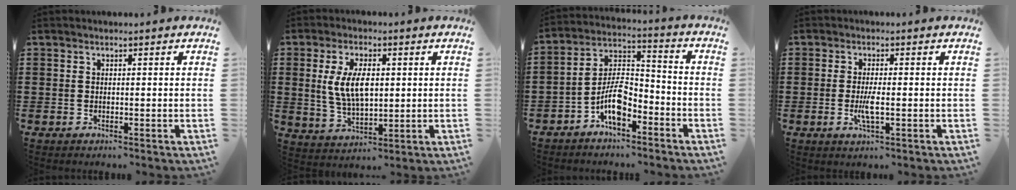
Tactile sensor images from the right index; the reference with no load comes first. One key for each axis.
{"total": 7.7, "fx": 1.0, "fy": 3.8, "fz": 6.7, "tx": -0.130, "ty": 0.005, "tz": 0.014}
{"total": 7.8, "fx": -4.4, "fy": 3.3, "fz": 5.5, "tx": -0.120, "ty": 0.006, "tz": -0.087}
{"total": 3.3, "fx": -0.8, "fy": 0.6, "fz": 3.1, "tx": -0.068, "ty": -0.006, "tz": -0.019}